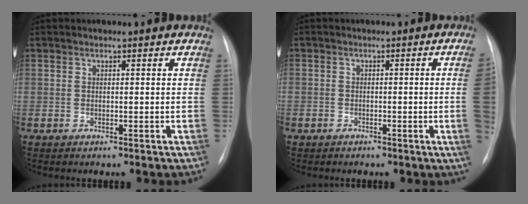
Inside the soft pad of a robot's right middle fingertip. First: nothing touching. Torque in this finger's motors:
{"motor_torque": [0.77, -0.74, -0.34, -0.21]}